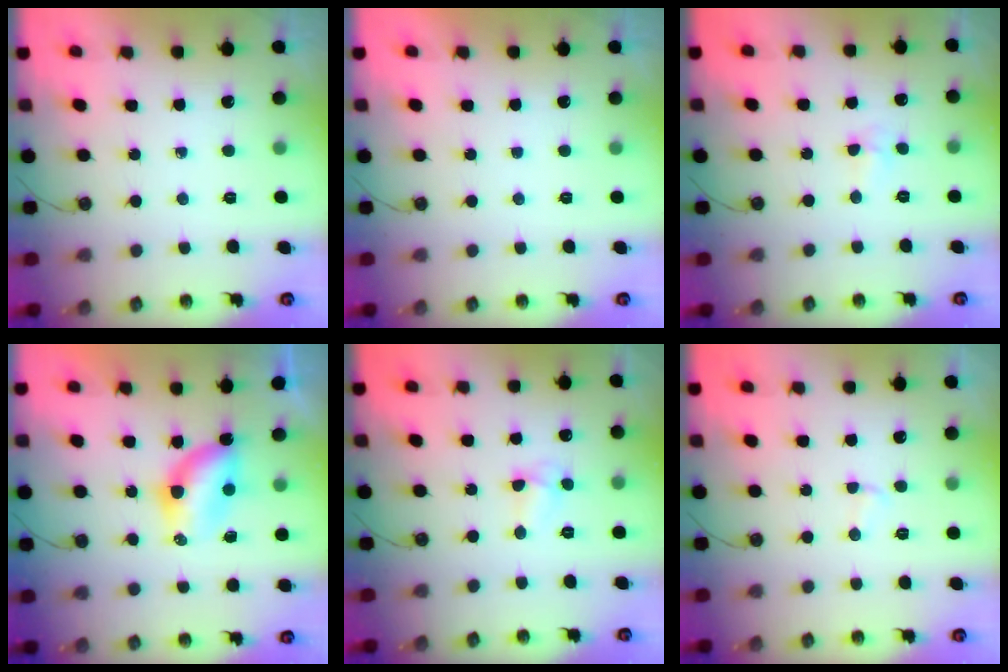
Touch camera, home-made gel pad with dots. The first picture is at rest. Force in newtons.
{"total": 0.0}
{"total": 2.7, "press": 2.6, "slide": 0.6}
{"total": 6.1, "press": 6.1, "slide": 0.3}
{"total": 3.6, "press": 3.6, "slide": 0.5}
{"total": 2.3, "press": 2.3, "slide": 0.3}